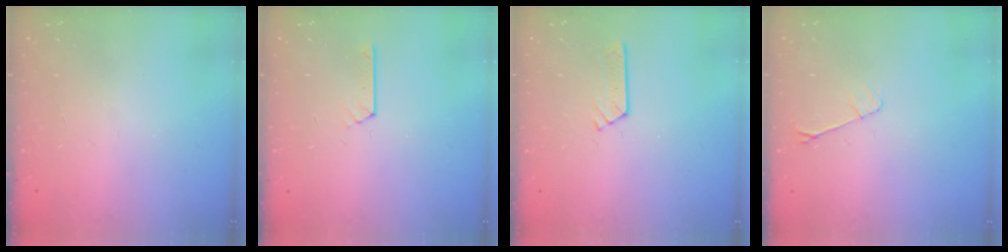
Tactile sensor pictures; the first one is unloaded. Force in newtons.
{"total": 2.2, "press": 2.2, "slide": 0.3}
{"total": 2.9, "press": 2.9, "slide": 0.3}
{"total": 5.4, "press": 5.4, "slide": 0.6}